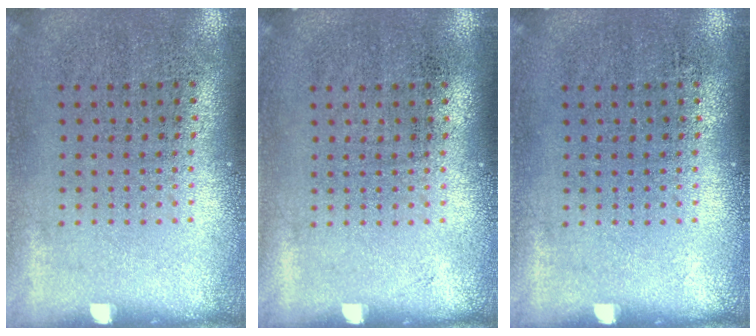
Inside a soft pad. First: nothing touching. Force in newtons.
{"total": 0.0}
{"total": 0.0}